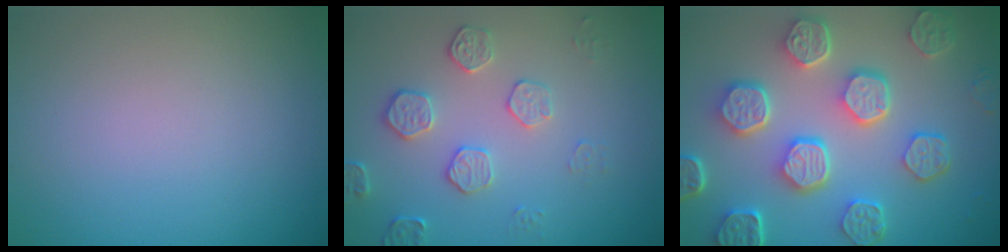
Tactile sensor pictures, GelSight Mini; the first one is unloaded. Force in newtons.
{"total": 2.2, "press": 1.8, "slide": 1.2}
{"total": 8.0, "press": 6.1, "slide": 5.2}